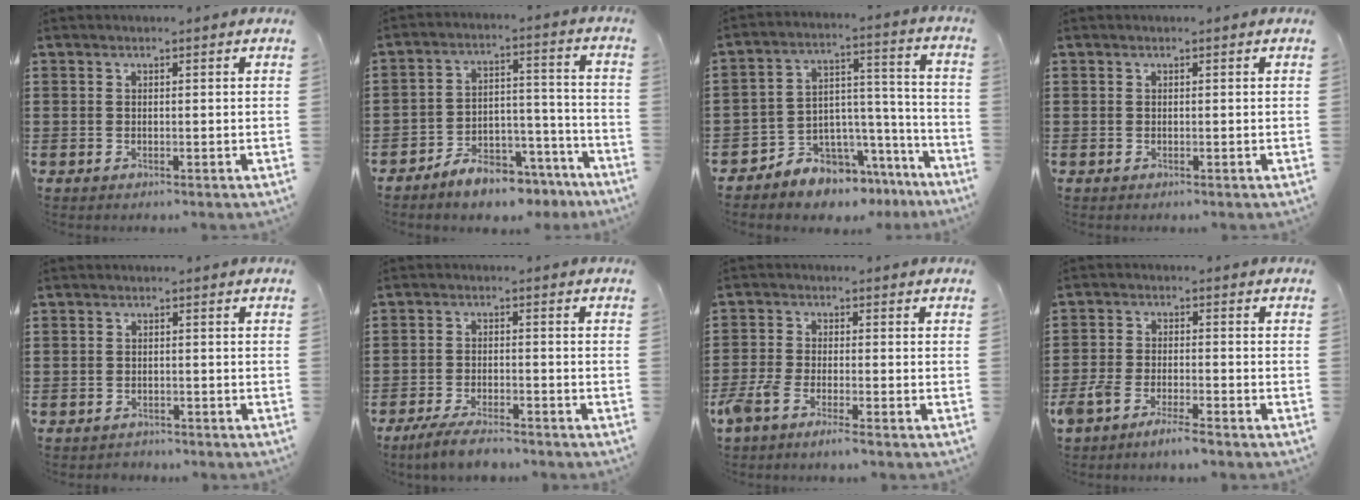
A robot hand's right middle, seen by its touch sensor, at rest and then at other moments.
{"total": 7.1, "force": [-6.5, 1.9, 1.9], "torque": [-0.031, 0.024, -0.125]}
{"total": 6.8, "force": [-6.2, 2.8, -0.4], "torque": [0.007, 0.009, -0.118]}
{"total": 0.0}
{"total": 1.2, "force": [-1.0, 0.5, -0.2], "torque": [0.001, 0.004, -0.024]}
{"total": 4.4, "force": [-3.9, 0.6, 1.9], "torque": [-0.045, -0.004, -0.079]}
{"total": 3.5, "force": [-2.7, 0.4, 2.2], "torque": [-0.066, -0.008, -0.058]}
{"total": 4.1, "force": [-3.6, 0.5, 2.0], "torque": [-0.055, -0.005, -0.074]}